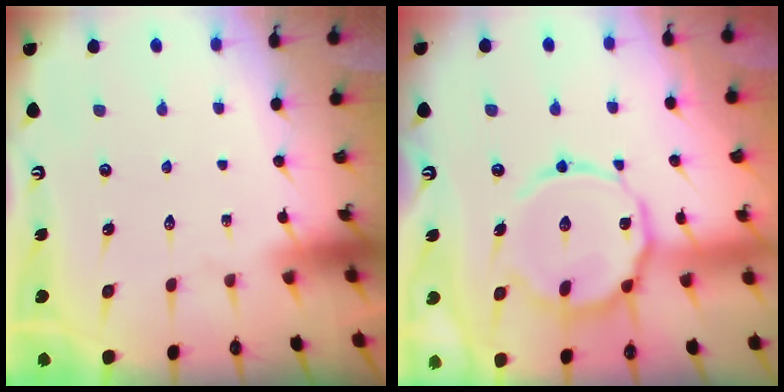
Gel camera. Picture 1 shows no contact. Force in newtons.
{"total": 14.9, "press": 14.9, "slide": 1.3}